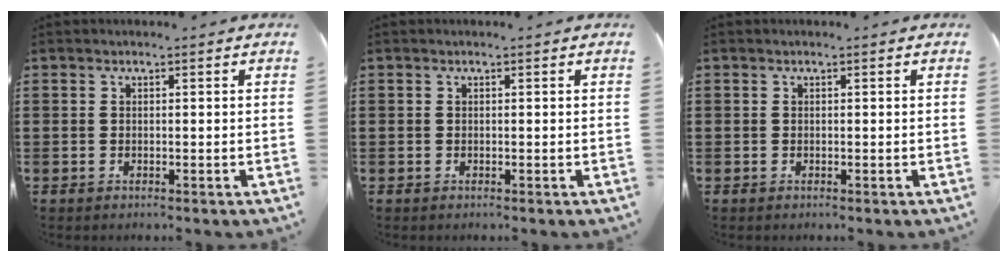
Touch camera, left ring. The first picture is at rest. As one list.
[{"total": 0.0}, {"total": 0.0}]